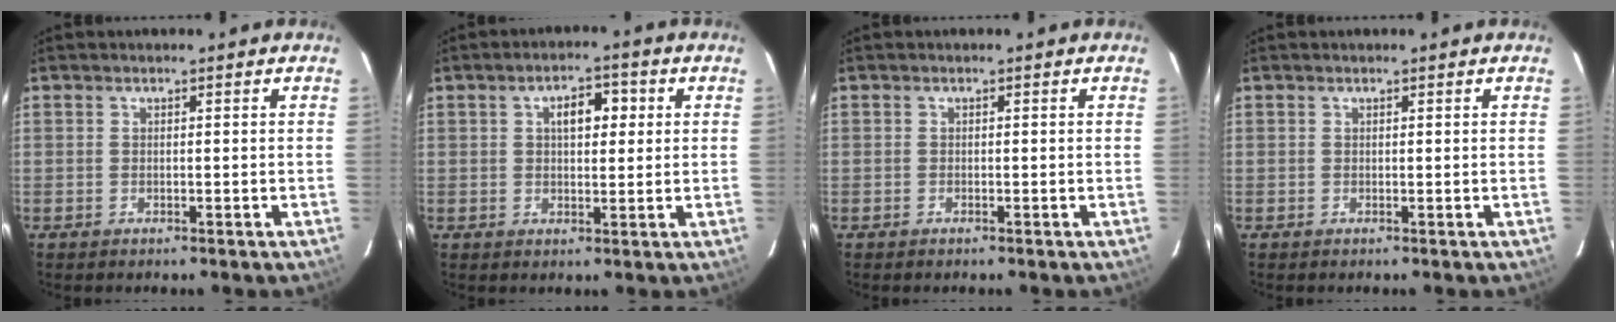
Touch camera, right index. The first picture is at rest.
{"total": 5.0, "force": [1.4, 2.3, 4.2], "torque": [-0.068, 0.016, 0.021]}
{"total": 0.0}
{"total": 0.0}